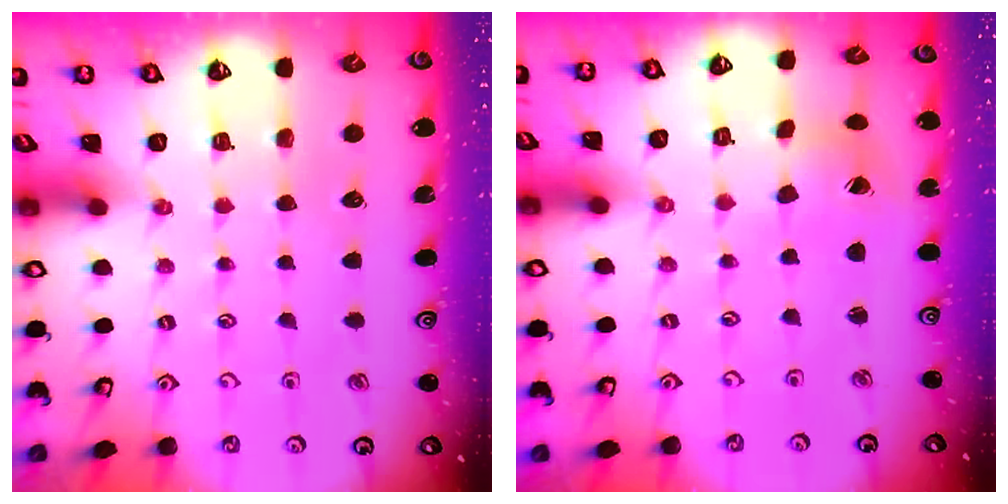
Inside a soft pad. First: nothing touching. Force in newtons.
{"total": 3.0, "press": 3.0, "slide": 0.4}